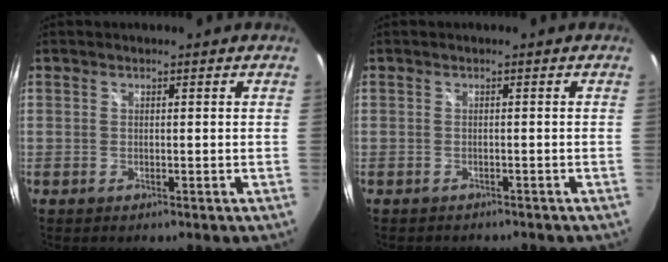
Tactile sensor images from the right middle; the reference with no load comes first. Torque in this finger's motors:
{"motor_torque": [1.07, -1.07, 0.20, 0.09]}